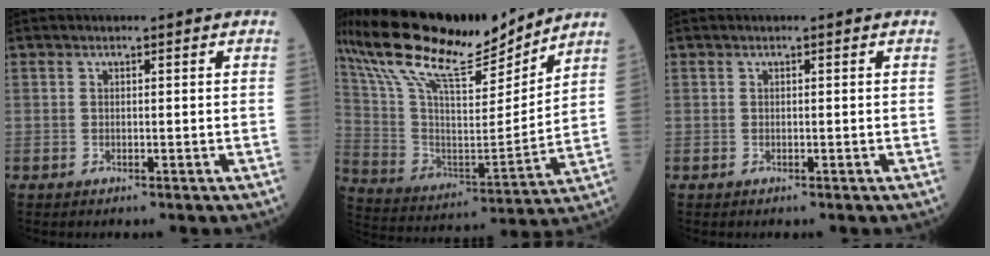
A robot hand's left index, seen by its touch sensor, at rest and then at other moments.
{"total": 22.2, "force": [18.0, 4.4, 12.2], "torque": [-0.232, 0.014, 0.323]}
{"total": 0.0}